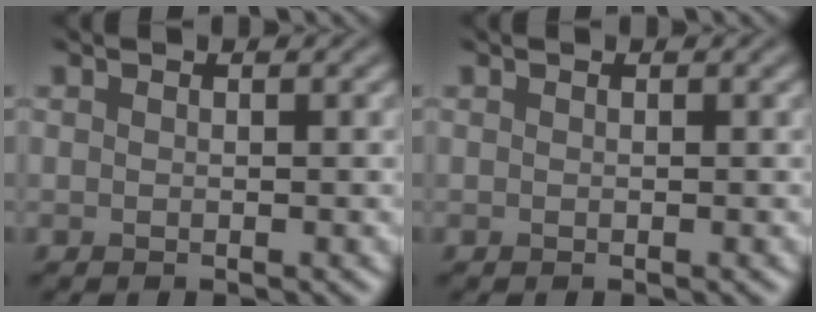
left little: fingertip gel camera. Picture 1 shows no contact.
{"total": 0.0}